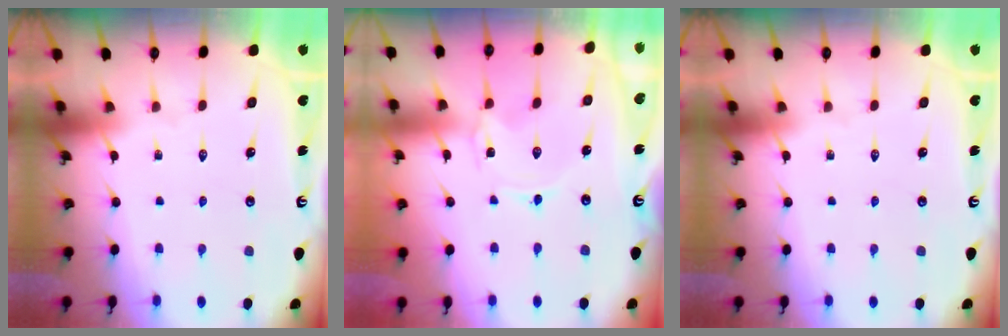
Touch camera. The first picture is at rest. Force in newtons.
{"total": 0.0}
{"total": 0.0}